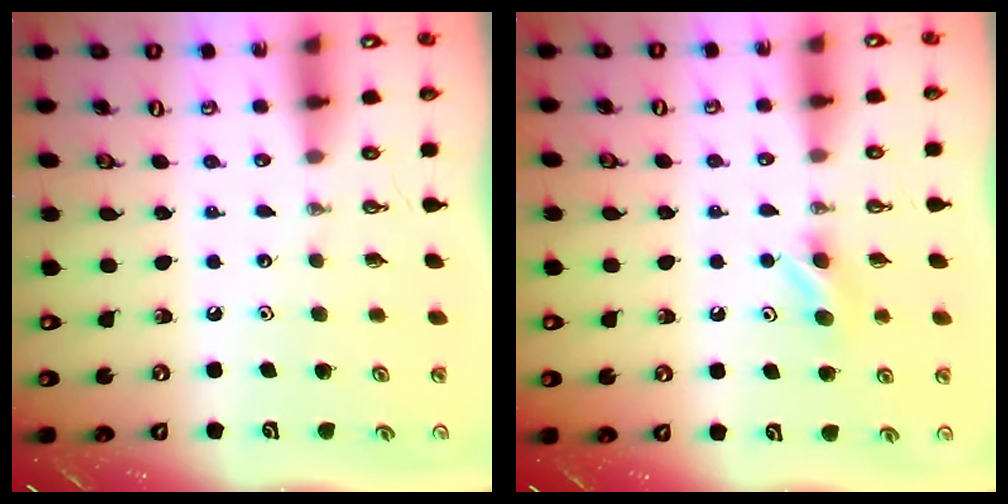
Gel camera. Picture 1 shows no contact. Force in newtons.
{"total": 4.4, "press": 4.0, "slide": 1.7}